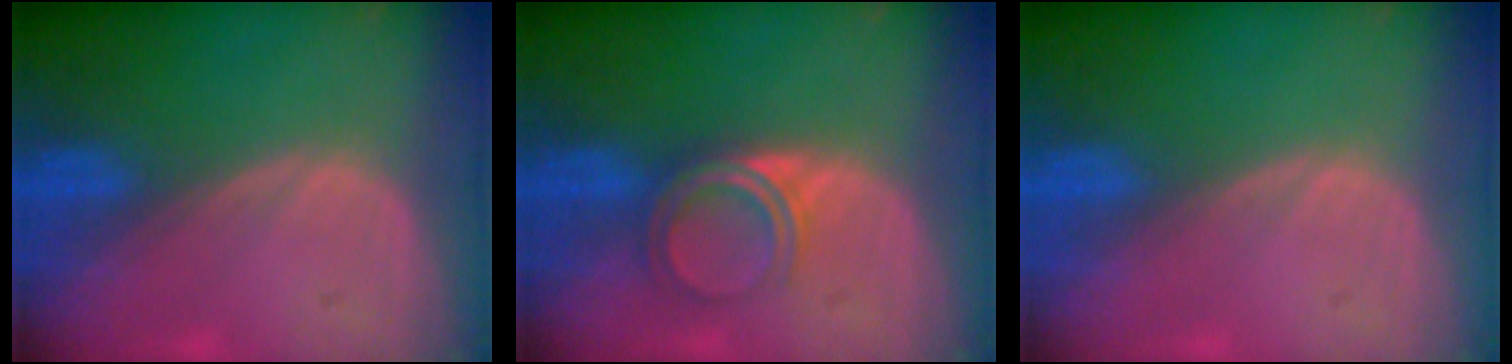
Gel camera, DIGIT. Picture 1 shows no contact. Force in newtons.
{"total": 4.7, "press": 4.1, "slide": 2.3}
{"total": 0.0}